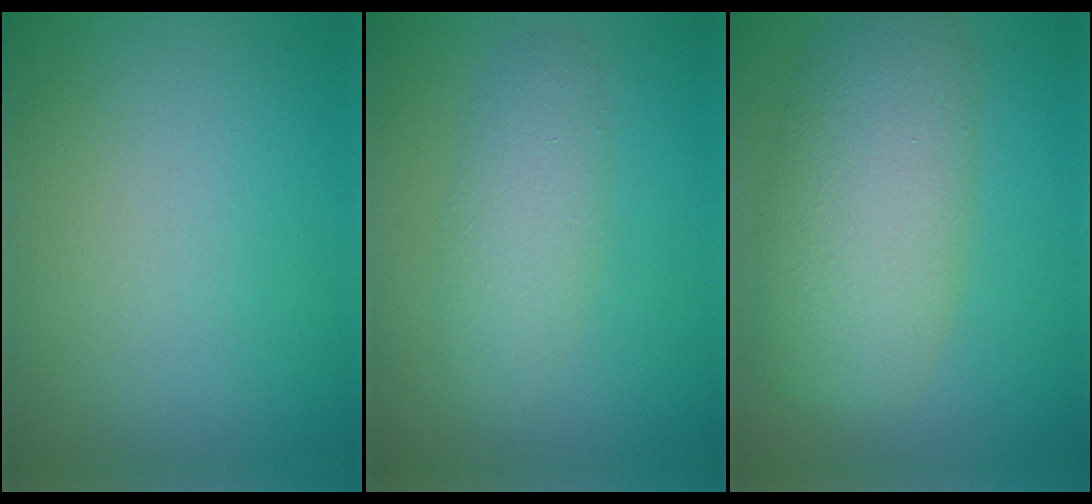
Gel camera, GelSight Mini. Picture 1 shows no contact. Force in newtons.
{"total": 2.0, "press": 1.9, "slide": 0.2}
{"total": 7.7, "press": 7.7, "slide": 0.6}